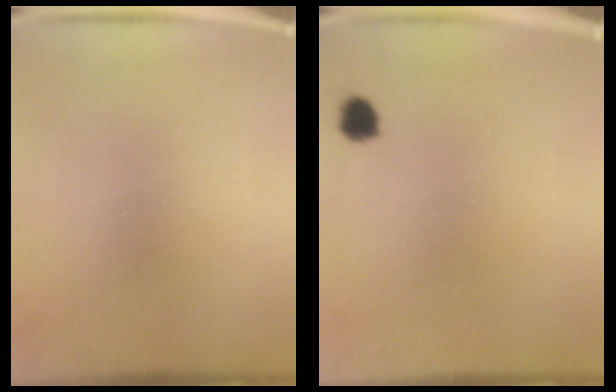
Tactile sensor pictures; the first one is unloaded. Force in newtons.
{"total": 2.4}